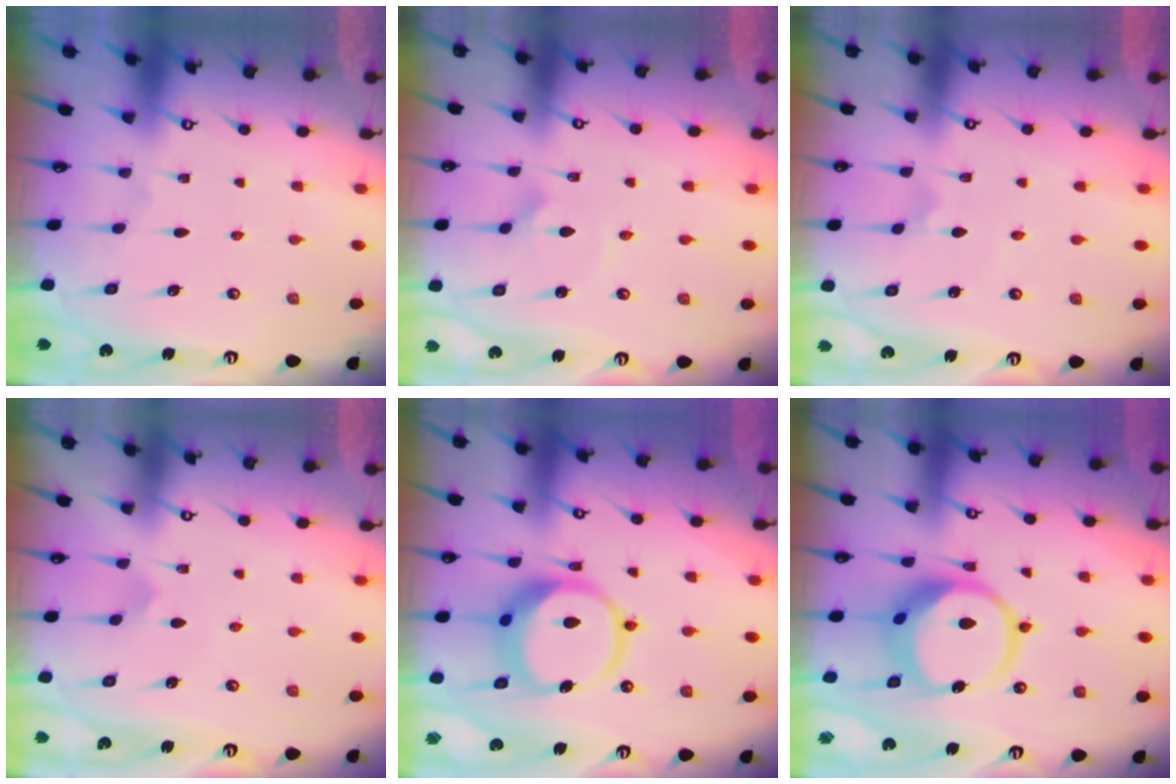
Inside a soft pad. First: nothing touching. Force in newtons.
{"total": 2.5, "press": 2.5, "slide": 0.1}
{"total": 1.8, "press": 1.7, "slide": 0.4}
{"total": 3.9, "press": 3.9, "slide": 0.2}
{"total": 13.6, "press": 13.5, "slide": 1.6}
{"total": 12.9, "press": 12.9, "slide": 1.5}